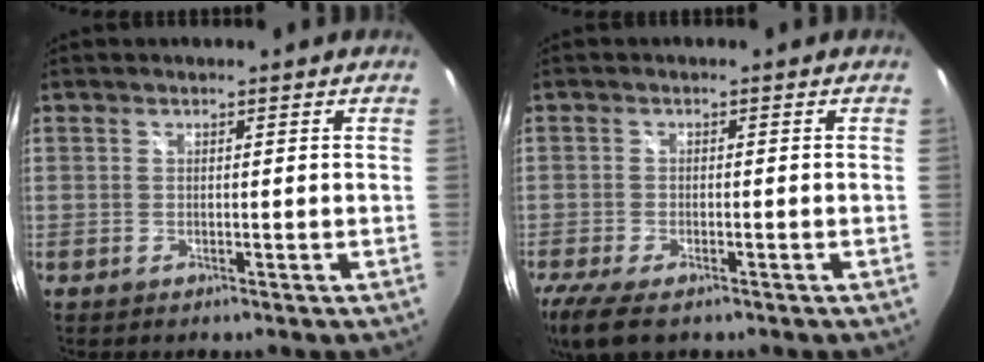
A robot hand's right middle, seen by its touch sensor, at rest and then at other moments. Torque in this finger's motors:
{"motor_torque": [0.77, -0.69, 0.07, 0.08]}